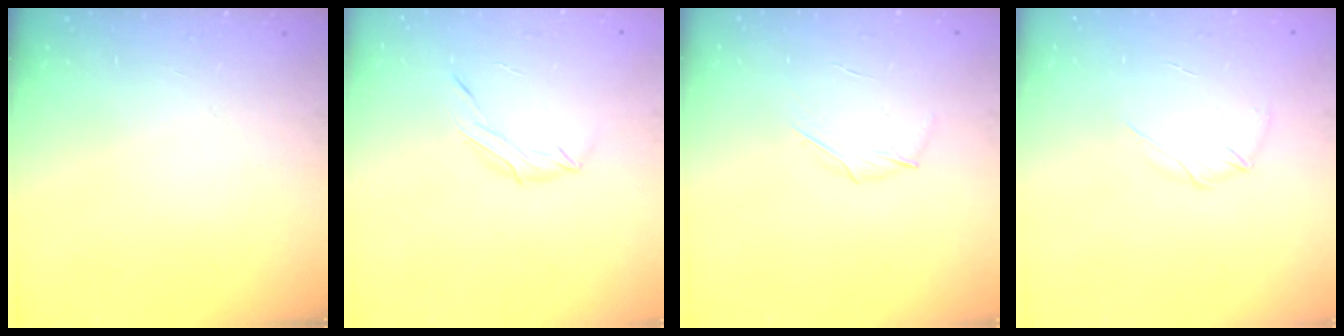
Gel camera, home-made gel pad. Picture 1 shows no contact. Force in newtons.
{"total": 6.6, "press": 6.5, "slide": 1.0}
{"total": 4.1, "press": 3.9, "slide": 1.1}
{"total": 4.5, "press": 4.3, "slide": 1.3}